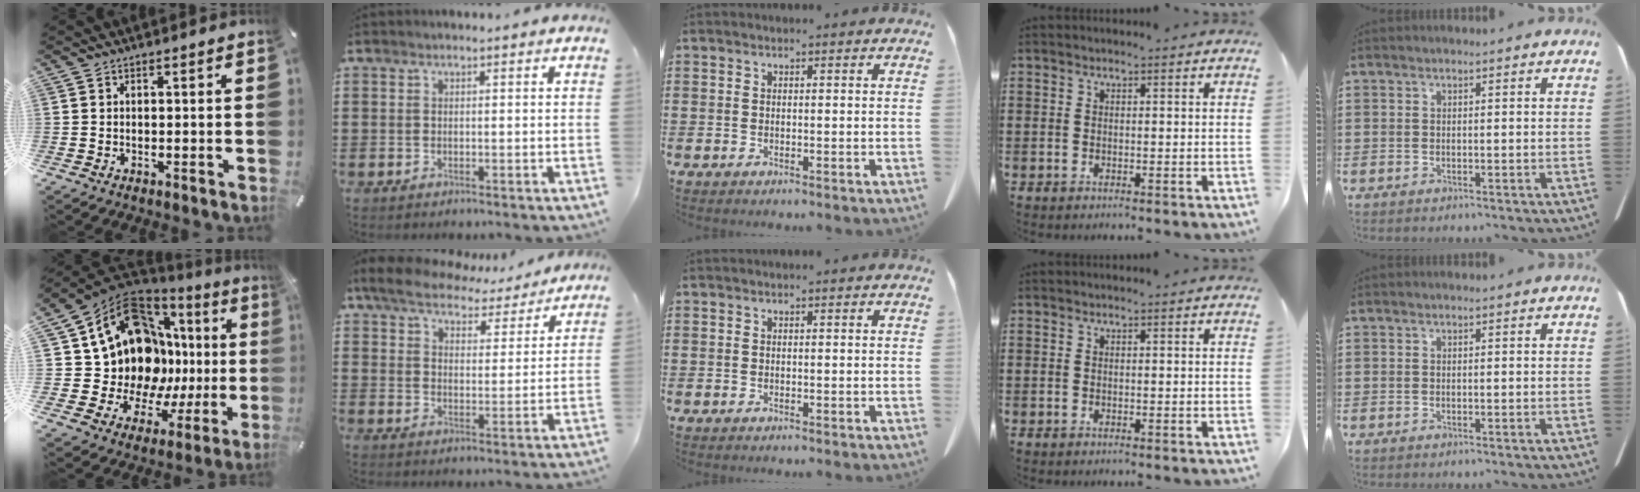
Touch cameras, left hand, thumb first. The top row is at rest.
{"thumb": {"total": 19.2, "force": [6.7, 13.4, 12.1], "torque": [-0.215, -0.075, 0.140]}, "index": {"total": 6.2, "force": [5.8, 1.6, 1.6], "torque": [-0.064, -0.032, 0.100]}}